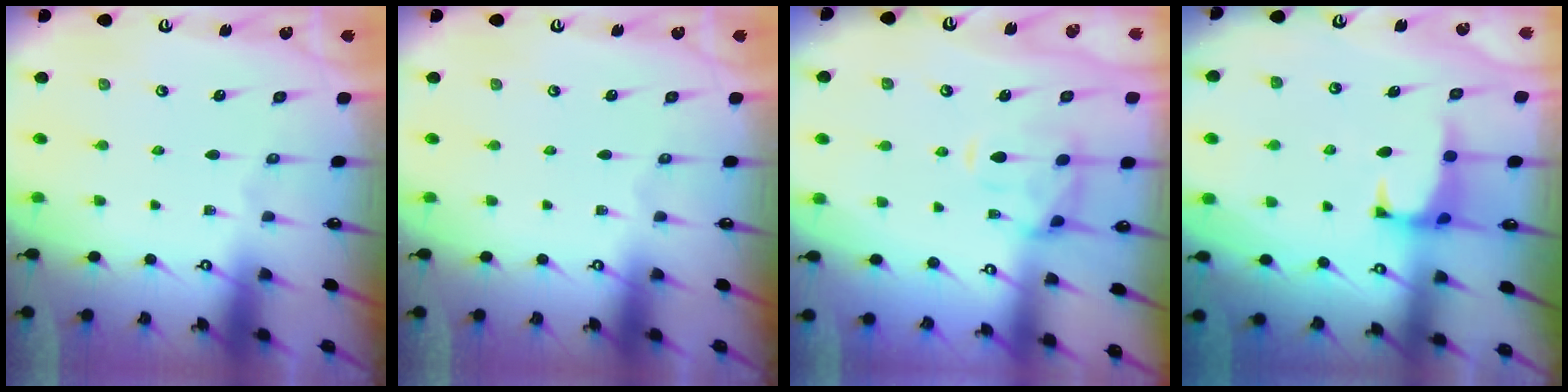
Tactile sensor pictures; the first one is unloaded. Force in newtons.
{"total": 0.0}
{"total": 3.8, "press": 3.5, "slide": 1.4}
{"total": 0.8, "press": 0.6, "slide": 0.5}